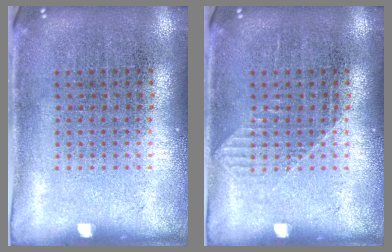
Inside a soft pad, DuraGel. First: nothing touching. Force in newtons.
{"total": 0.8, "press": 0.8, "slide": 0.2}